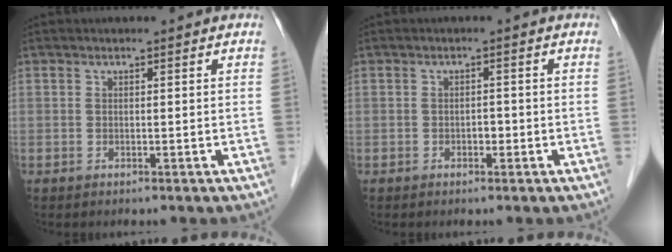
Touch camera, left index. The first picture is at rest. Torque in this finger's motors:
{"motor_torque": [0.02, 0.02, 0.00, 0.00]}